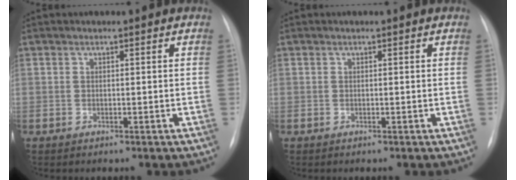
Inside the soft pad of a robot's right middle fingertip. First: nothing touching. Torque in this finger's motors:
{"motor_torque": [-0.02, -0.02, 0.00, 0.00]}